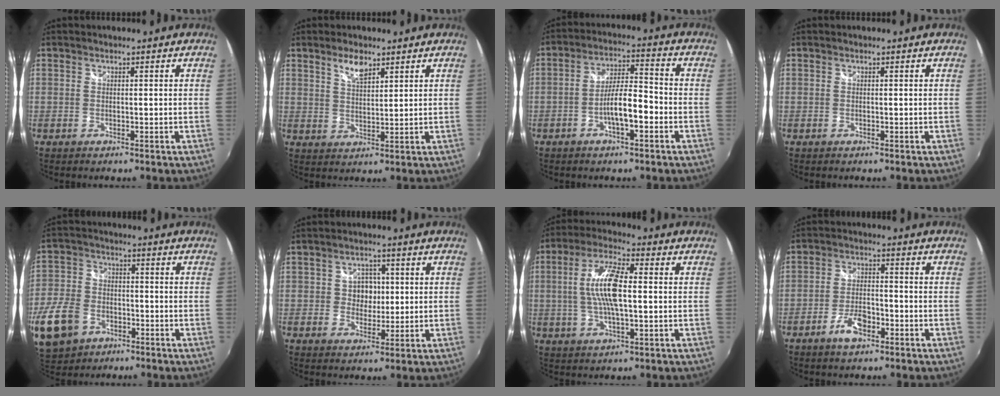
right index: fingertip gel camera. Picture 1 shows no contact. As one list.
[{"total": 4.4, "force": [3.0, 1.7, 2.8], "torque": [-0.047, 0.003, 0.054]}, {"total": 7.7, "force": [-3.1, 1.7, 6.8], "torque": [-0.125, 0.010, -0.051]}, {"total": 0.0}, {"total": 15.2, "force": [-6.9, 10.8, 8.1], "torque": [-0.216, -0.004, -0.126]}, {"total": 4.4, "force": [0.5, 3.9, 2.1], "torque": [-0.029, 0.009, 0.007]}, {"total": 10.6, "force": [0.3, 2.8, 10.2], "torque": [-0.204, 0.007, 0.003]}, {"total": 5.9, "force": [-3.6, 2.4, 4.0], "torque": [-0.087, 0.001, -0.062]}]